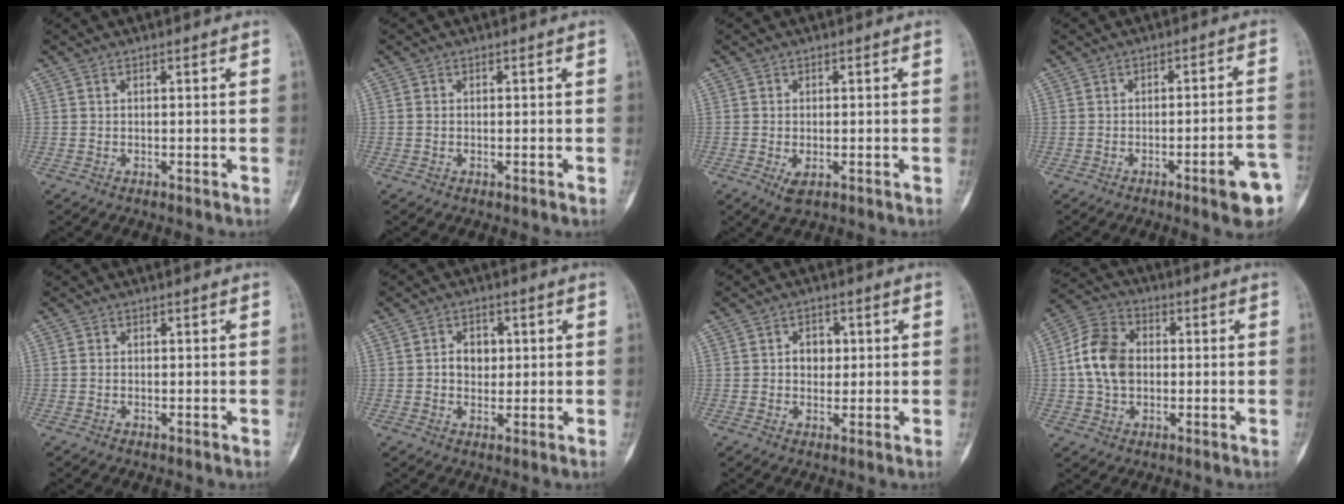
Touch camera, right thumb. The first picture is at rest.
{"total": 0.5, "force": [0.0, 0.5, -0.1], "torque": [0.004, 0.003, -0.001]}
{"total": 2.6, "force": [-0.9, 1.3, 2.1], "torque": [-0.036, -0.003, -0.012]}
{"total": 3.9, "force": [-2.1, 0.9, 3.2], "torque": [-0.034, 0.018, -0.023]}
{"total": 0.7, "force": [0.0, 0.7, -0.1], "torque": [0.004, 0.003, -0.002]}
{"total": 4.5, "force": [0.7, 3.8, 2.5], "torque": [-0.009, 0.003, 0.009]}
{"total": 4.0, "force": [0.8, 3.3, 2.1], "torque": [-0.003, 0.003, 0.009]}
{"total": 10.9, "force": [0.1, 8.2, 7.1], "torque": [-0.116, 0.023, -0.006]}